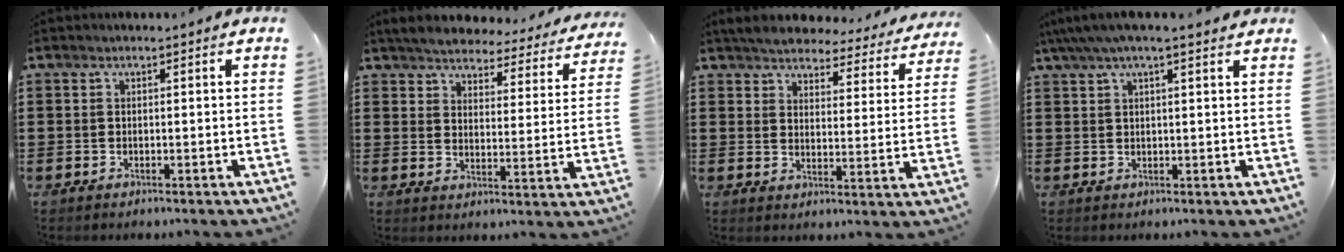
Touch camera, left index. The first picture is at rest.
{"total": 4.5, "force": [4.4, 0.5, 0.8], "torque": [-0.043, -0.031, 0.074]}
{"total": 4.9, "force": [4.7, 0.7, 0.9], "torque": [-0.043, -0.030, 0.081]}
{"total": 3.8, "force": [2.7, 0.5, 2.6], "torque": [-0.057, 0.001, 0.048]}